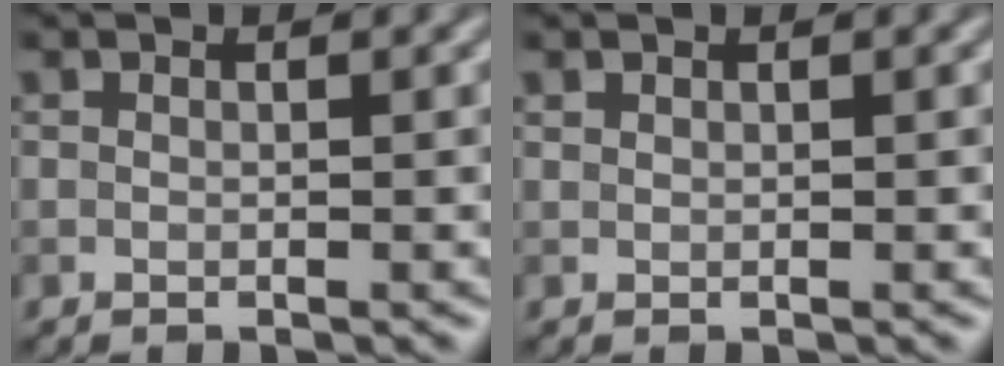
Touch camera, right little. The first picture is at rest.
{"total": 0.0}